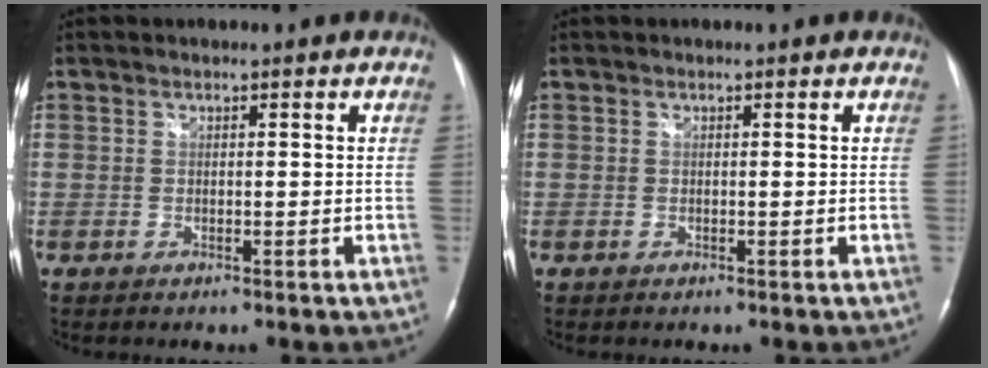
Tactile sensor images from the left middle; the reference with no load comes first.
{"total": 0.0}